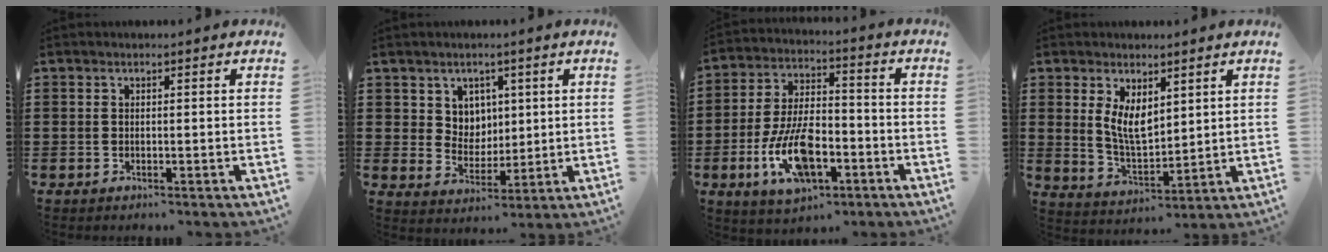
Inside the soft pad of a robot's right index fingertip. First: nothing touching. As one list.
[{"total": 5.0, "force": [2.6, 4.2, 0.6], "torque": [-0.028, 0.002, 0.046]}, {"total": 11.5, "force": [-4.5, 5.2, 9.2], "torque": [-0.198, 0.003, -0.082]}, {"total": 5.7, "force": [2.7, 2.9, 4.1], "torque": [-0.082, -0.010, 0.050]}]